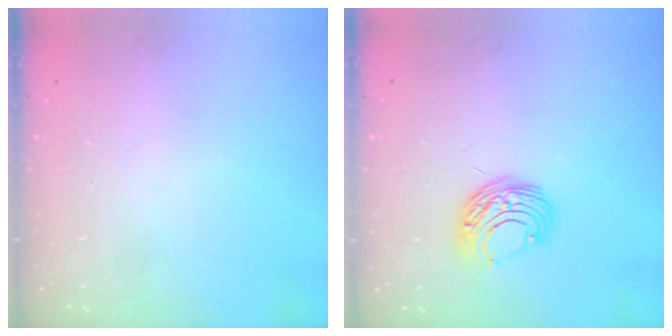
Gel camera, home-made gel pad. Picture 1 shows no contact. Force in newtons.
{"total": 8.7, "press": 8.7, "slide": 0.6}